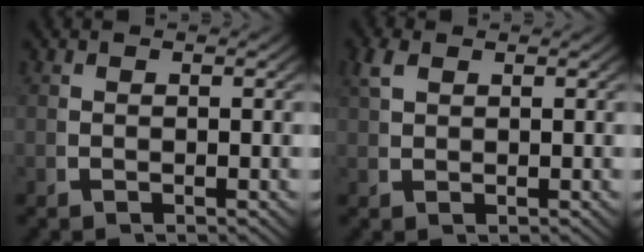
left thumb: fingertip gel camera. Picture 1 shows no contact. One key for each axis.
{"total": 1.6, "fx": 1.3, "fy": 0.5, "fz": 0.7, "tx": -0.019, "ty": 0.001, "tz": 0.033}